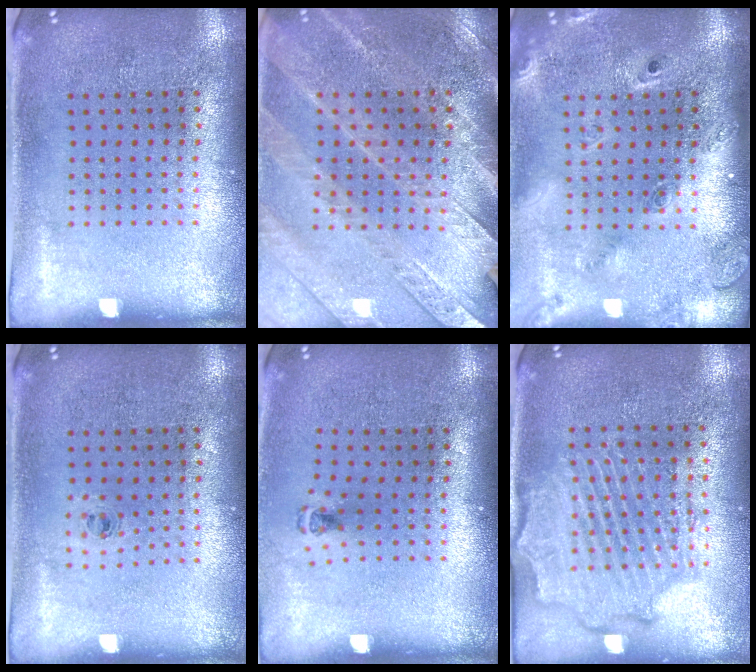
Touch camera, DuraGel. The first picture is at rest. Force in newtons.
{"total": 2.8, "press": 2.7, "slide": 0.6}
{"total": 2.4, "press": 1.7, "slide": 1.7}
{"total": 0.5, "press": 0.3, "slide": 0.5}
{"total": 0.5, "press": 0.4, "slide": 0.3}
{"total": 2.3, "press": 2.2, "slide": 0.6}